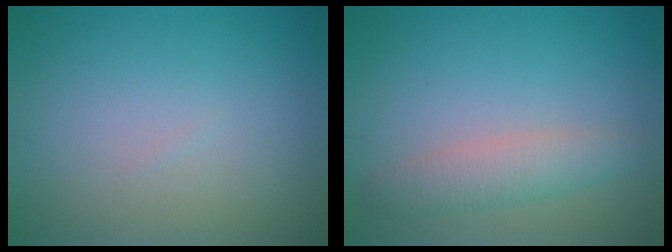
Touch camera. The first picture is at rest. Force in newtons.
{"total": 2.8, "press": 2.8, "slide": 0.1}